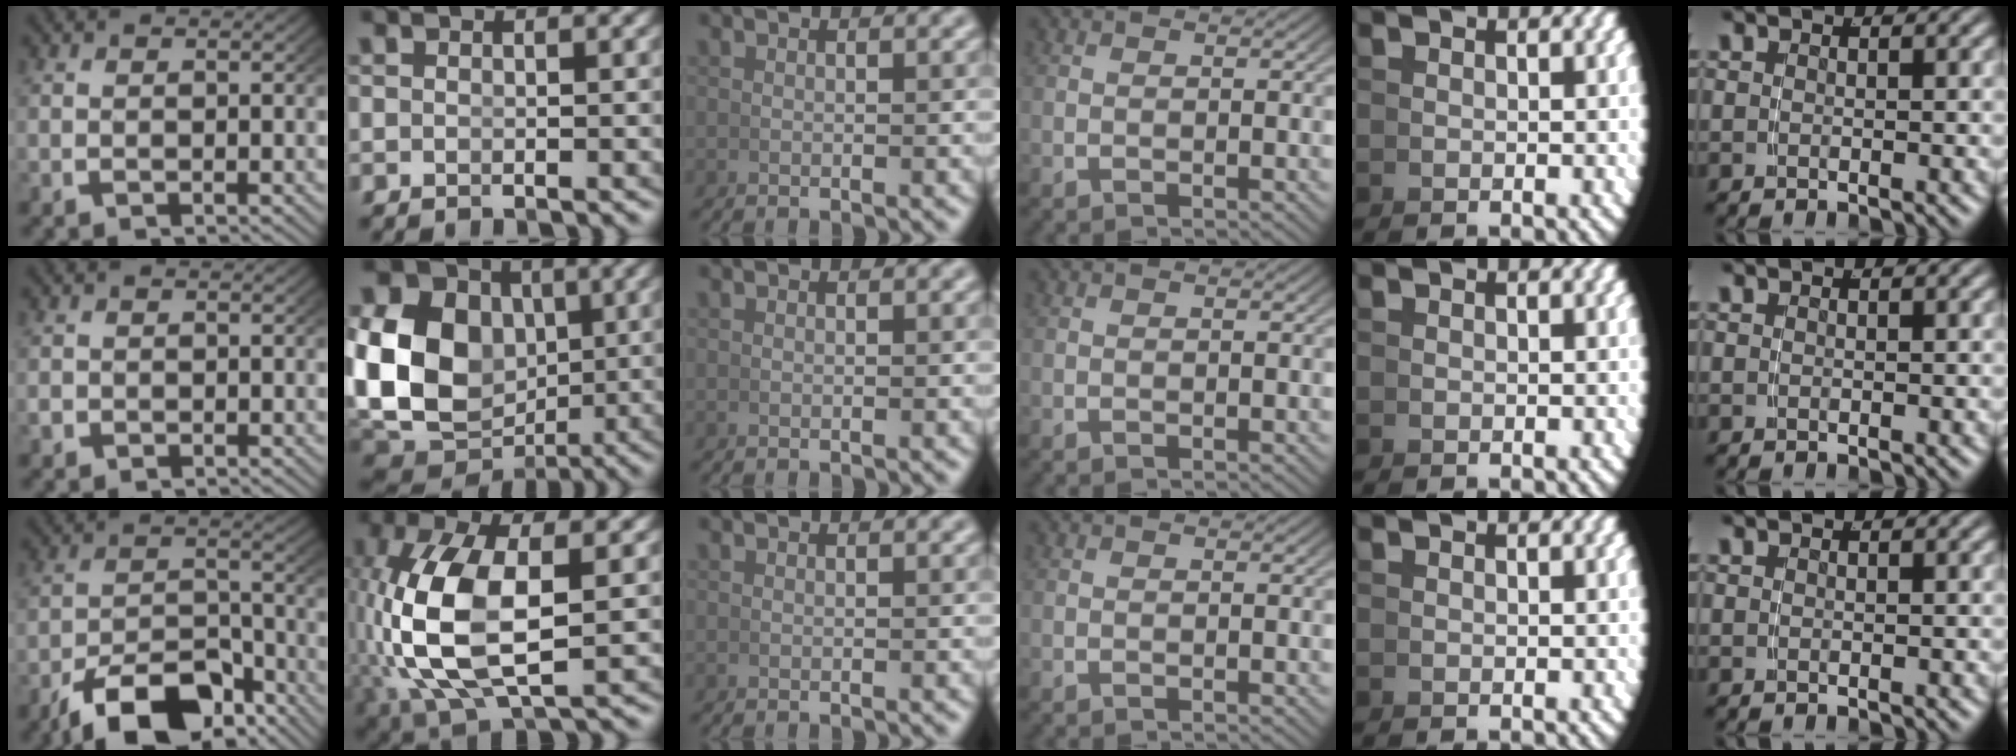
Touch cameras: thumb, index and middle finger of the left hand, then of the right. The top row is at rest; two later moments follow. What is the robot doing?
{"motion": "grasp_and_lifting", "object": "coin"}